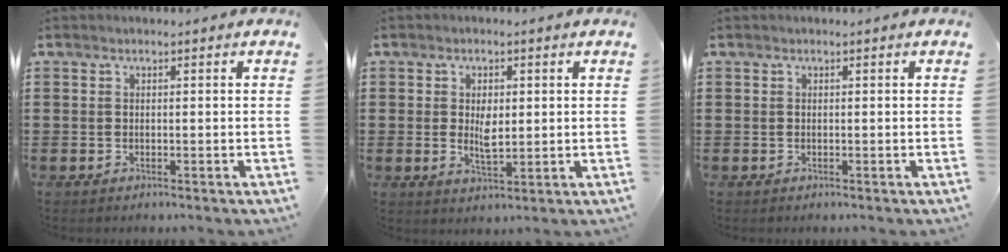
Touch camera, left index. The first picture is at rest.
{"total": 3.7, "force": [0.4, 1.8, 3.2], "torque": [-0.058, 0.002, 0.005]}
{"total": 0.0}